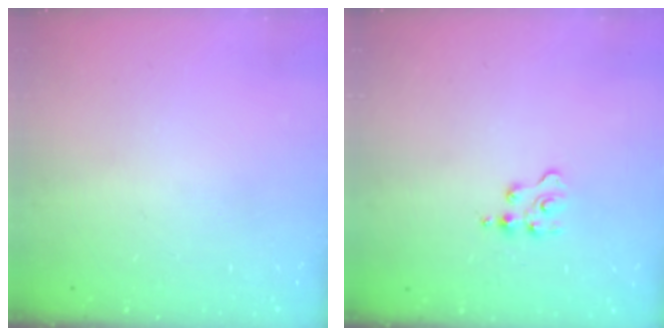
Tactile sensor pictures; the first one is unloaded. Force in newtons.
{"total": 2.3, "press": 2.3, "slide": 0.3}